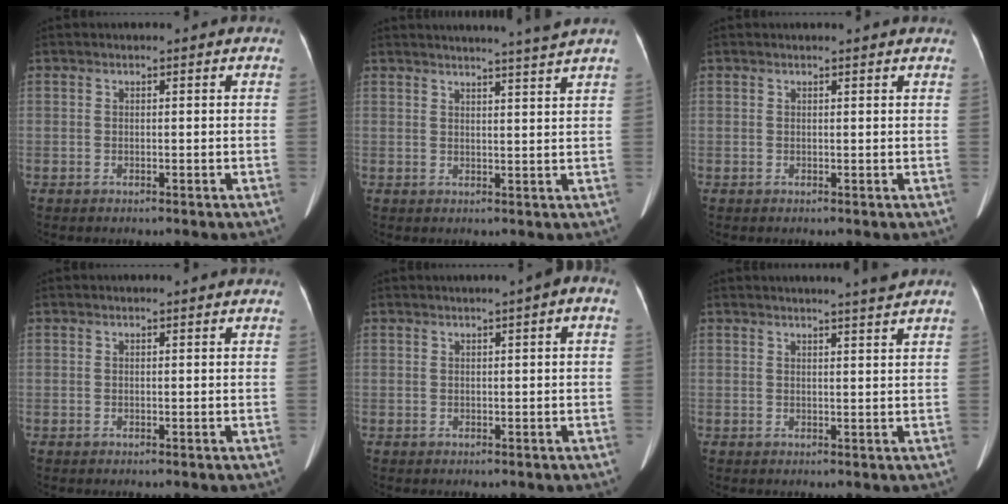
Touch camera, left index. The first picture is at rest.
{"total": 7.0, "force": [6.3, -2.0, 2.3], "torque": [-0.032, -0.015, 0.074]}
{"total": 1.8, "force": [1.8, -0.1, 0.4], "torque": [-0.012, 0.005, 0.015]}
{"total": 0.0}
{"total": 2.4, "force": [0.6, 0.2, 2.3], "torque": [-0.030, 0.010, 0.006]}
{"total": 3.6, "force": [3.2, -1.0, 1.4], "torque": [-0.021, -0.005, 0.039]}